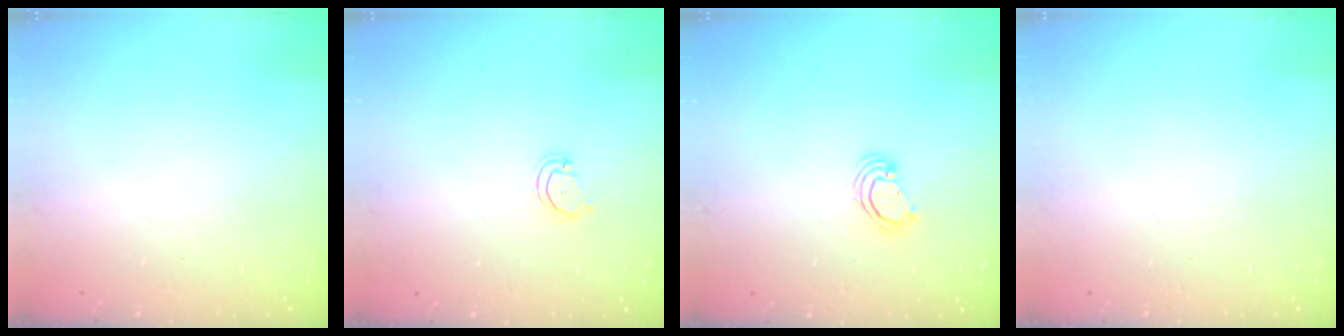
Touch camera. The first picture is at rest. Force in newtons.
{"total": 2.6, "press": 2.6, "slide": 0.2}
{"total": 3.6, "press": 3.6, "slide": 0.4}
{"total": 0.0}